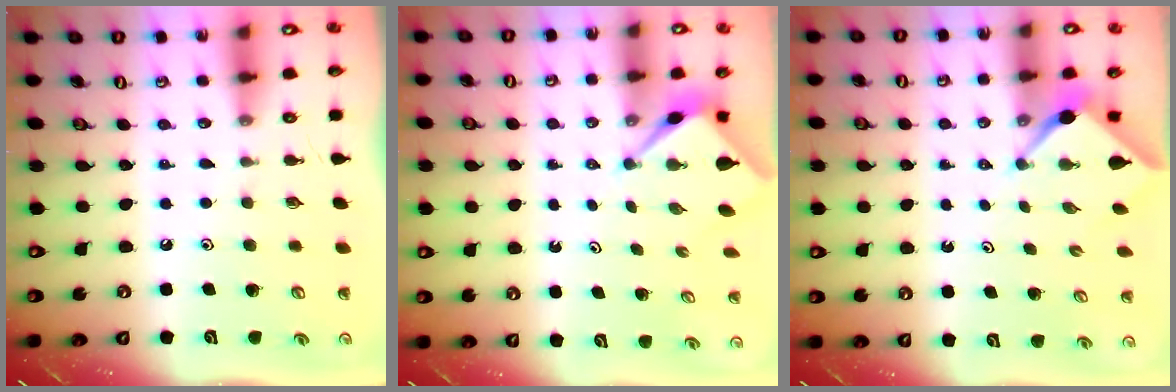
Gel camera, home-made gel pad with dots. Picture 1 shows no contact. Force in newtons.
{"total": 2.7, "press": 2.7, "slide": 0.1}
{"total": 2.5, "press": 2.5, "slide": 0.3}